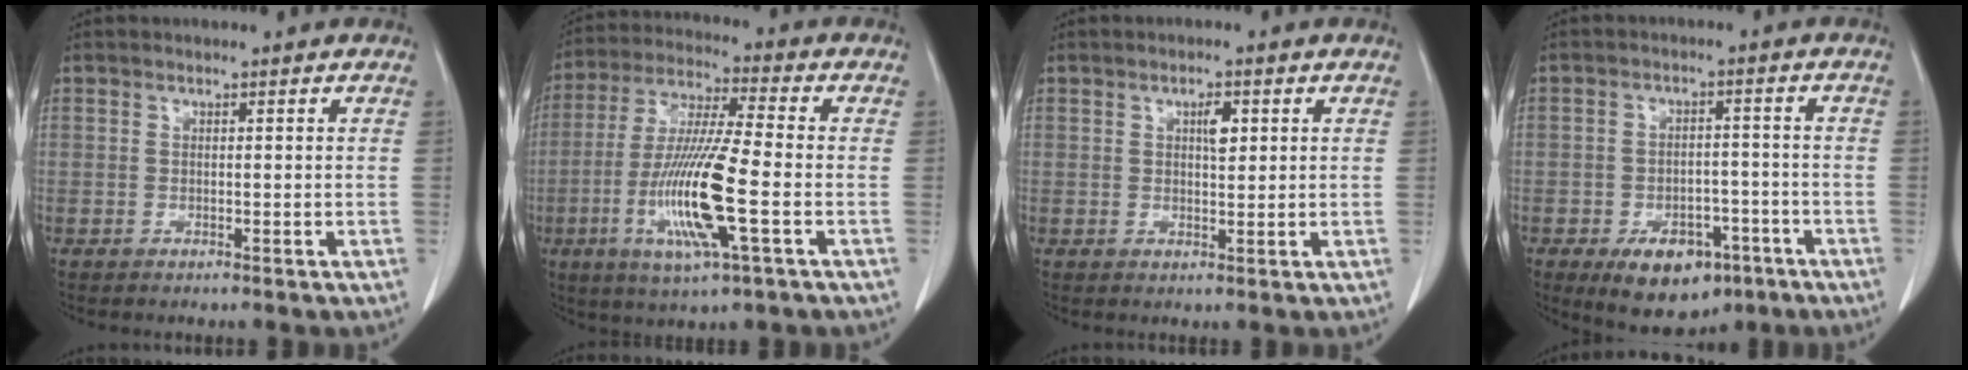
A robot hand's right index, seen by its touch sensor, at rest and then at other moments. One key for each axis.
{"total": 14.7, "fx": -3.8, "fy": 0.7, "fz": 14.1, "tx": -0.290, "ty": -0.016, "tz": -0.074}
{"total": 2.6, "fx": 0.9, "fy": 0.9, "fz": 2.2, "tx": -0.037, "ty": 0.000, "tz": 0.015}
{"total": 9.7, "fx": -5.5, "fy": 5.7, "fz": 5.5, "tx": -0.079, "ty": 0.003, "tz": -0.076}